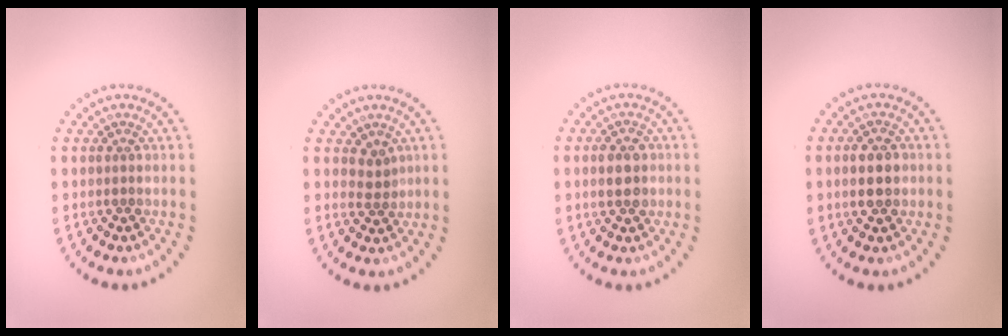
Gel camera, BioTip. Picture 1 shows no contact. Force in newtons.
{"total": 1.4, "press": 1.1, "slide": 0.9}
{"total": 3.0, "press": 3.0, "slide": 0.2}
{"total": 2.8, "press": 2.8, "slide": 0.1}